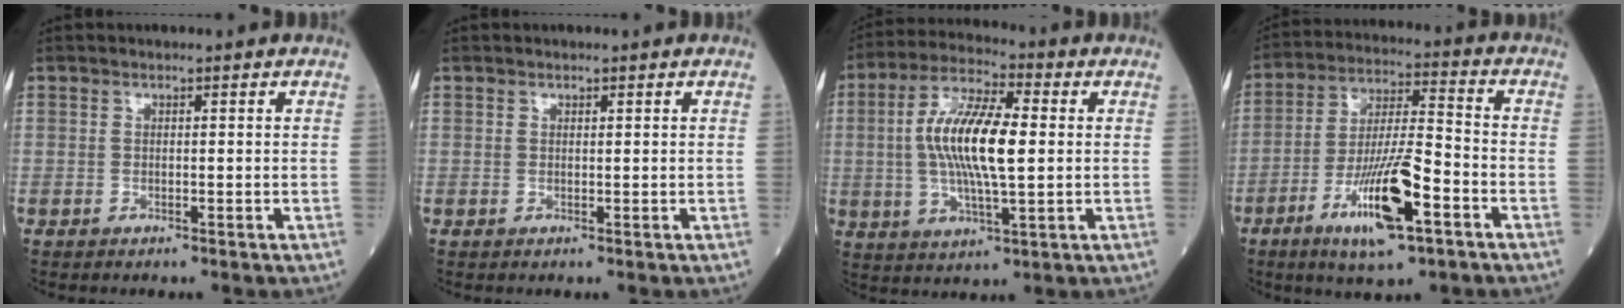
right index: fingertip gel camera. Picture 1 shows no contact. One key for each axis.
{"total": 0.0}
{"total": 13.2, "fx": 0.7, "fy": 3.1, "fz": 12.8, "tx": -0.251, "ty": 0.008, "tz": 0.010}
{"total": 13.7, "fx": -6.3, "fy": 2.1, "fz": 11.9, "tx": -0.224, "ty": -0.013, "tz": -0.110}